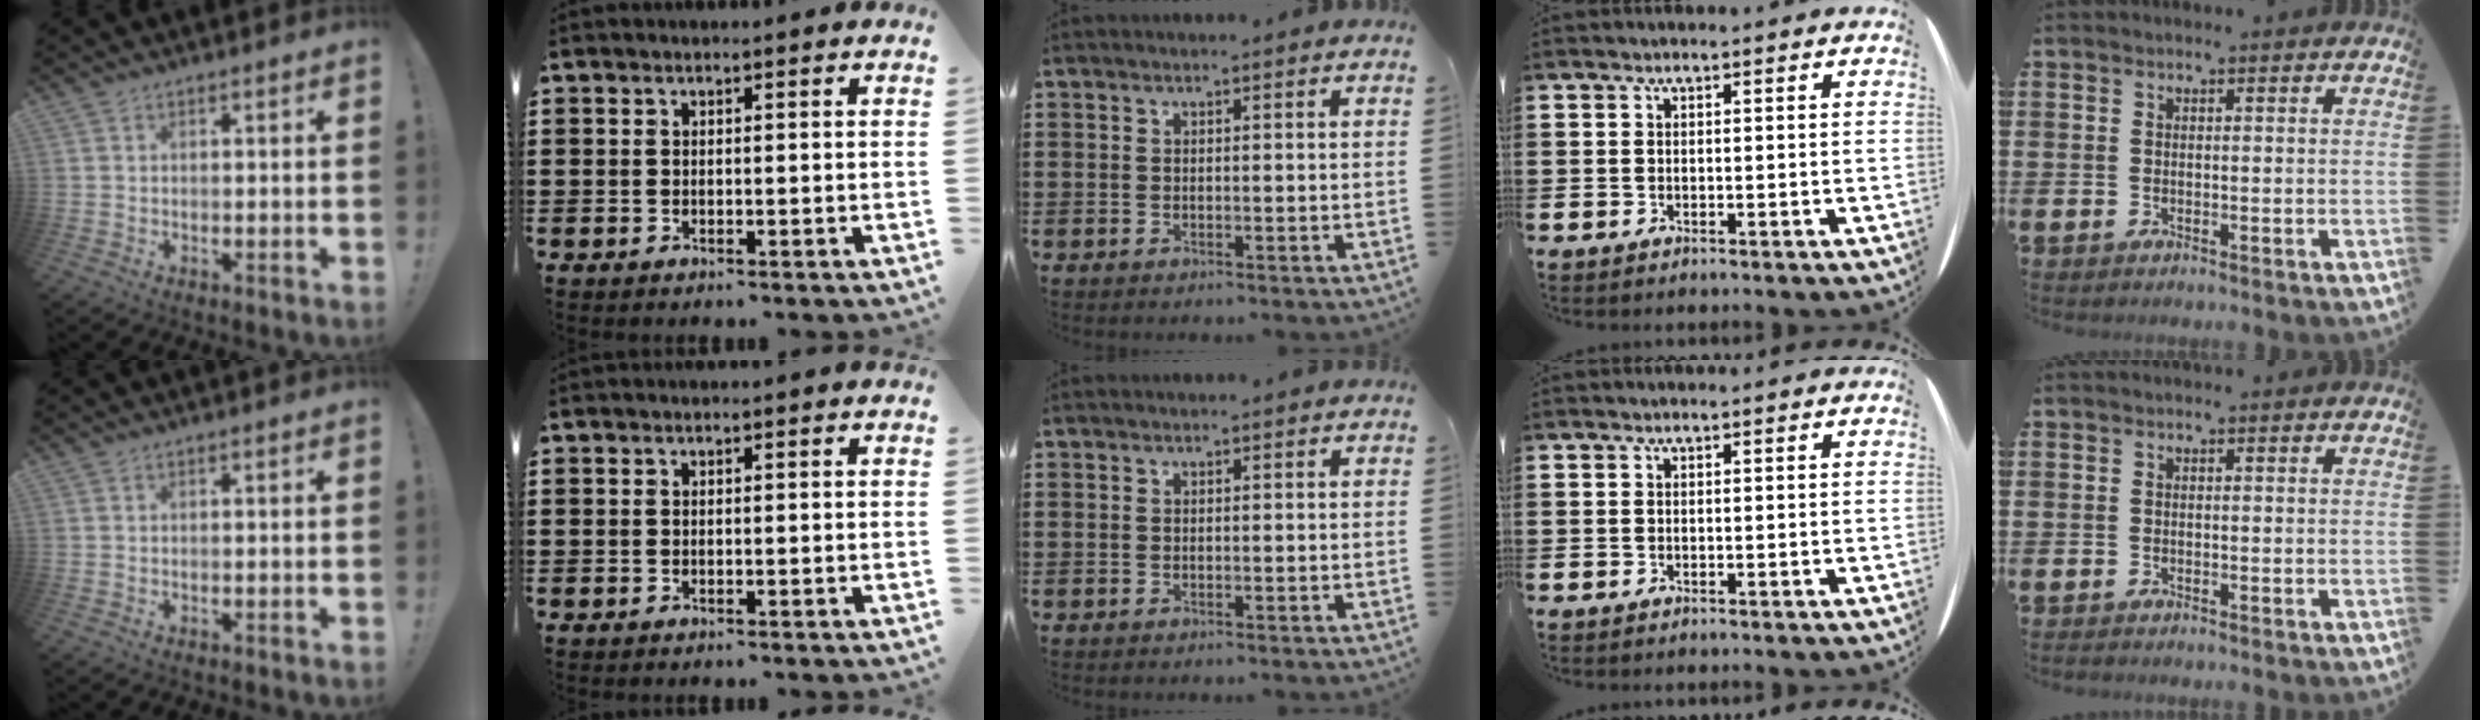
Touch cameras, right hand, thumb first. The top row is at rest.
{}